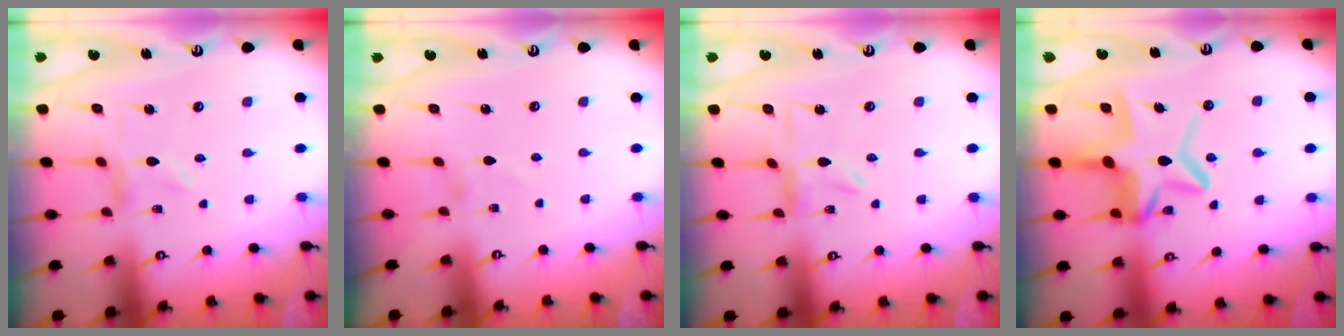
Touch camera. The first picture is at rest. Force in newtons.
{"total": 1.4, "press": 1.4, "slide": 0.2}
{"total": 0.0}
{"total": 12.7, "press": 12.7, "slide": 1.4}